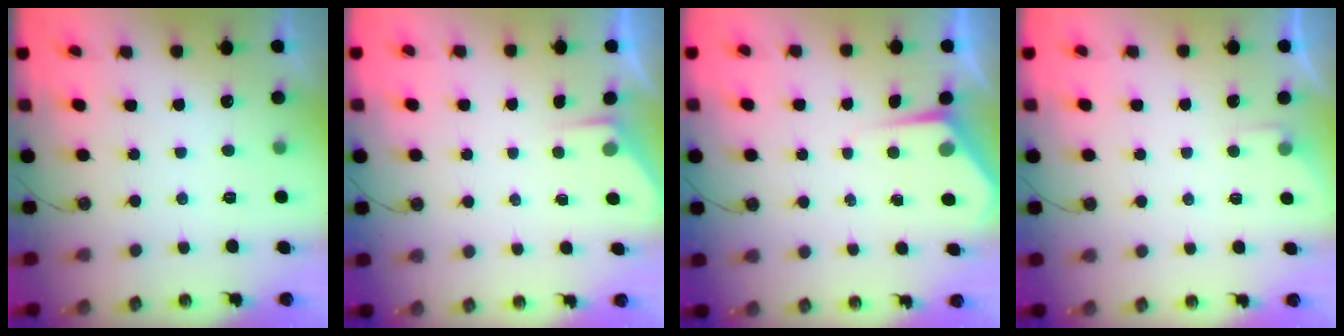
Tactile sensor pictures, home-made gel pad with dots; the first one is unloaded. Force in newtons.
{"total": 2.4, "press": 2.3, "slide": 0.4}
{"total": 4.2, "press": 4.2, "slide": 0.5}
{"total": 3.3, "press": 3.2, "slide": 0.5}